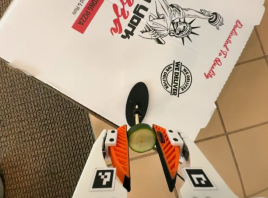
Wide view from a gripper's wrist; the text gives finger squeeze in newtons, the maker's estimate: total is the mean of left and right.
{"total": 7.6, "left": 7.3, "right": 7.9}